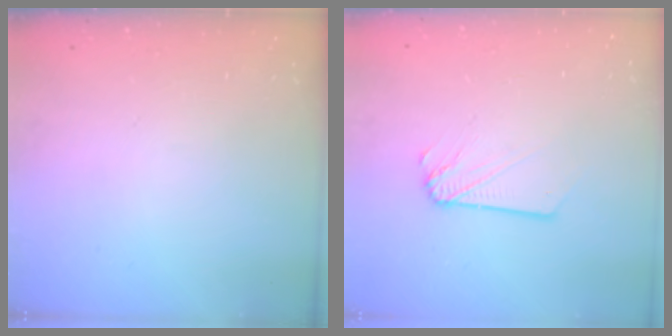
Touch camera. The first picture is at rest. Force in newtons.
{"total": 2.1, "press": 2.1, "slide": 0.3}